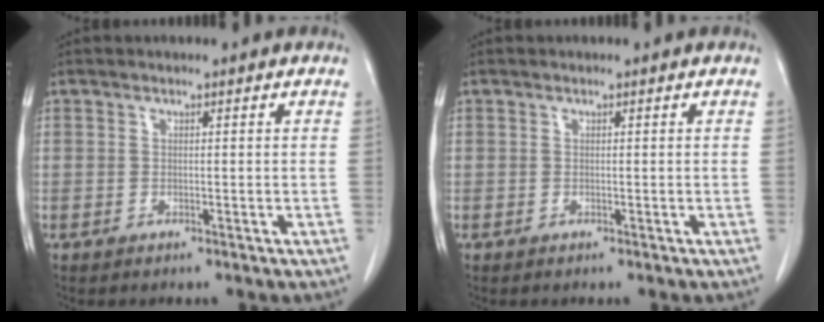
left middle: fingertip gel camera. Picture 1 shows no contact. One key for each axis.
{"total": 0.0}